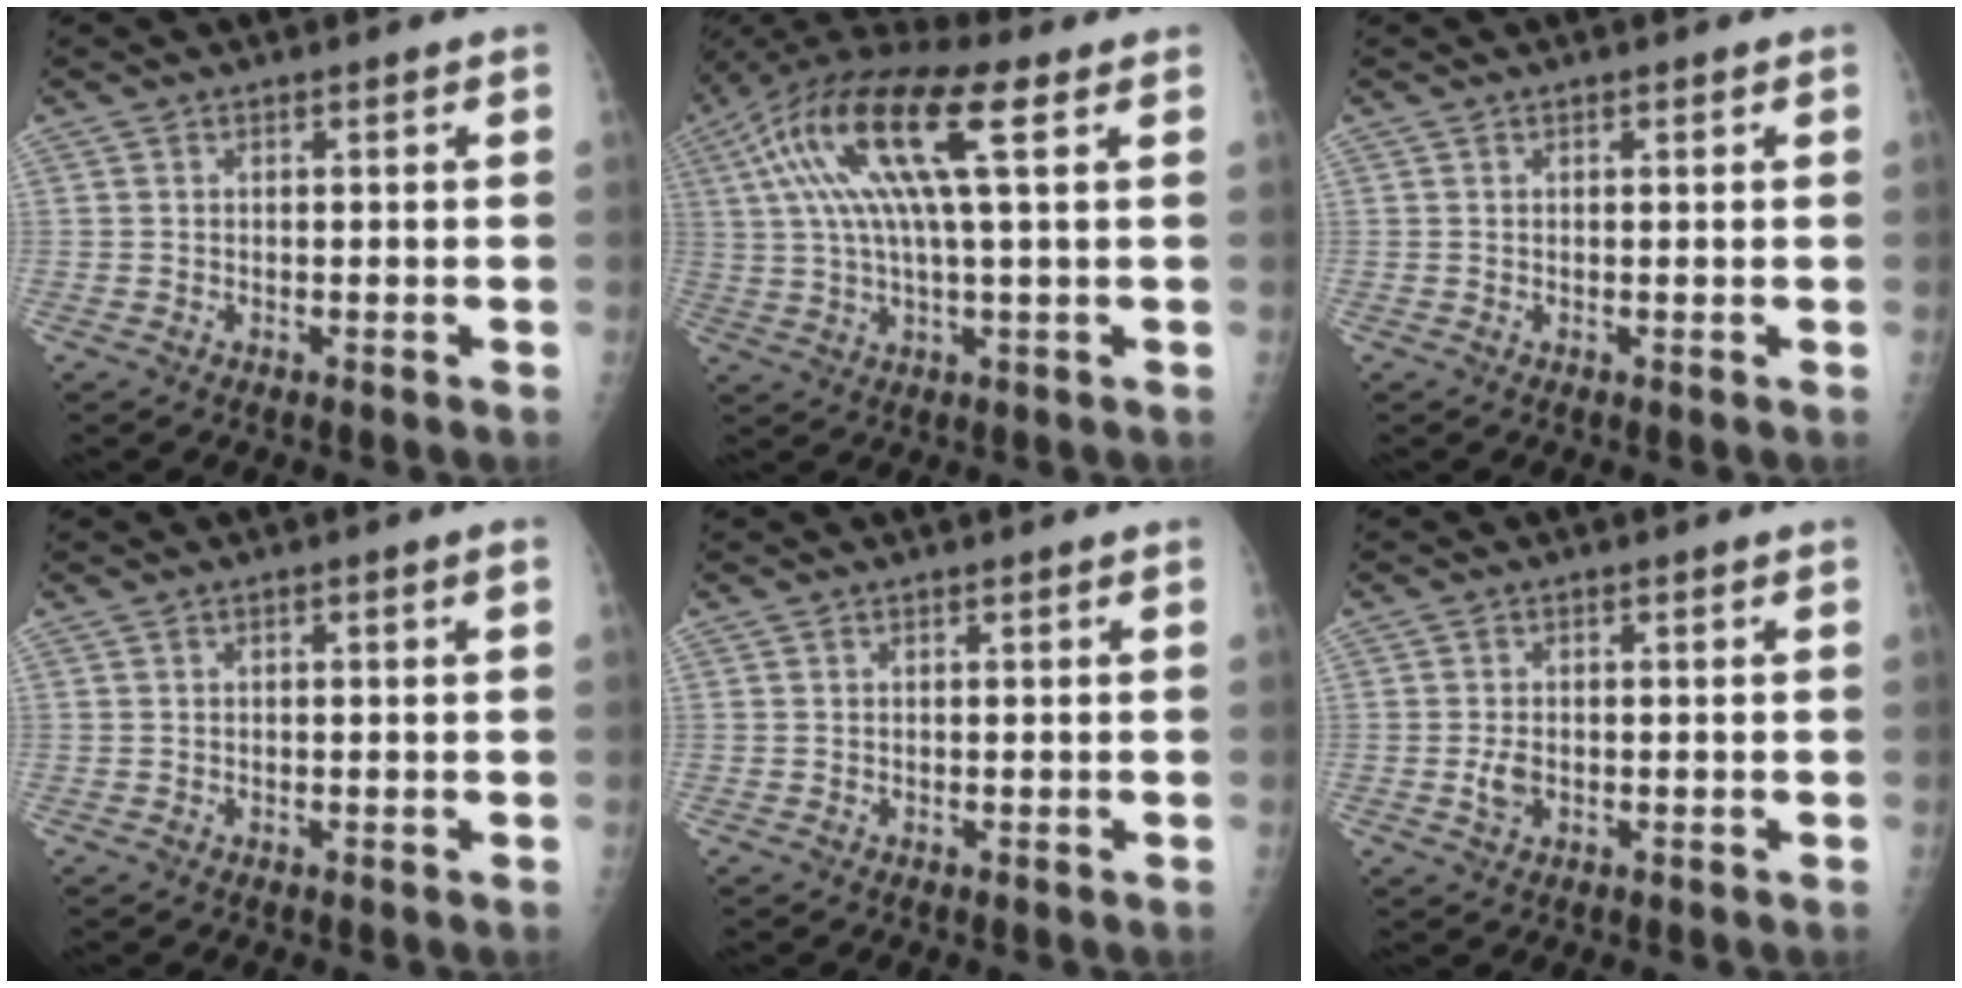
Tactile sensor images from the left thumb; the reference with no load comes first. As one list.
[{"total": 17.1, "force": [5.7, 3.9, 15.7], "torque": [-0.329, 0.024, 0.098]}, {"total": 0.5, "force": [0.3, 0.2, 0.4], "torque": [-0.005, -0.001, 0.005]}, {"total": 1.1, "force": [0.1, 0.2, 1.1], "torque": [-0.018, 0.007, 0.003]}, {"total": 0.0}, {"total": 2.7, "force": [-0.5, 1.8, 2.0], "torque": [-0.037, 0.000, -0.008]}]